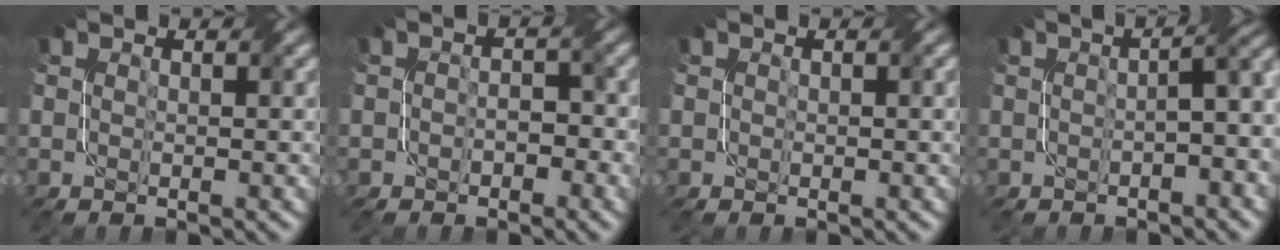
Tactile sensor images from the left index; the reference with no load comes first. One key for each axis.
{"total": 1.8, "fx": -0.9, "fy": 1.2, "fz": 1.0, "tx": -0.009, "ty": 0.006, "tz": -0.014}
{"total": 0.6, "fx": 0.3, "fy": 0.4, "fz": 0.3, "tx": -0.004, "ty": 0.001, "tz": 0.006}
{"total": 4.4, "fx": -0.4, "fy": 1.4, "fz": 4.1, "tx": -0.043, "ty": 0.012, "tz": -0.003}